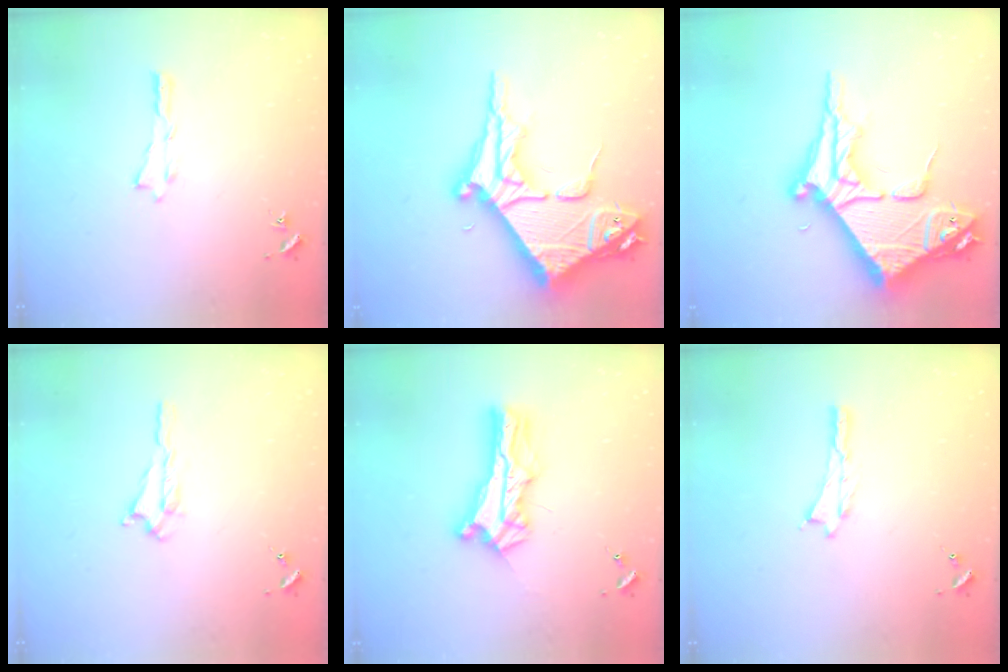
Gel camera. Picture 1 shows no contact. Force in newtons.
{"total": 15.7, "press": 15.6, "slide": 1.7}
{"total": 15.7, "press": 15.6, "slide": 1.7}
{"total": 0.7, "press": 0.7, "slide": 0.2}
{"total": 9.3, "press": 9.3, "slide": 0.7}
{"total": 0.0}